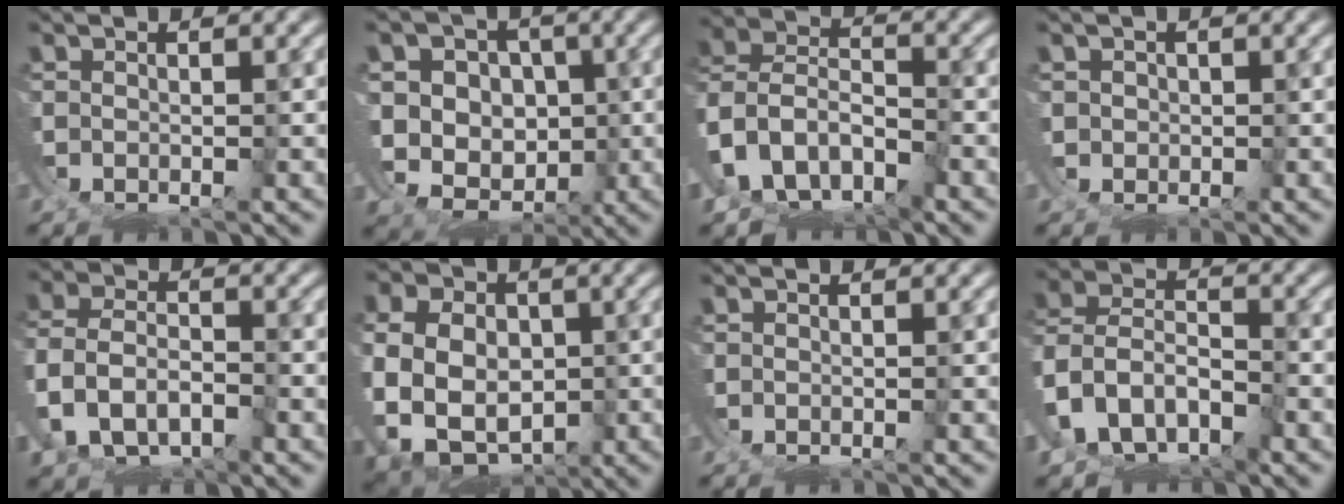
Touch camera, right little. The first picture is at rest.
{"total": 7.7, "force": [-0.4, 7.0, 3.1], "torque": [-0.072, -0.038, 0.006]}
{"total": 13.1, "force": [-4.1, 11.9, 3.7], "torque": [-0.154, -0.068, -0.065]}
{"total": 1.2, "force": [0.7, -0.1, -1.0], "torque": [0.010, -0.015, 0.020]}
{"total": 4.0, "force": [-1.0, 3.5, 1.6], "torque": [-0.068, -0.028, -0.007]}
{"total": 11.8, "force": [-1.9, 10.4, 5.2], "torque": [-0.157, -0.053, -0.015]}
{"total": 0.0}
{"total": 11.3, "force": [-3.6, 10.3, 2.9], "torque": [-0.135, -0.059, -0.058]}